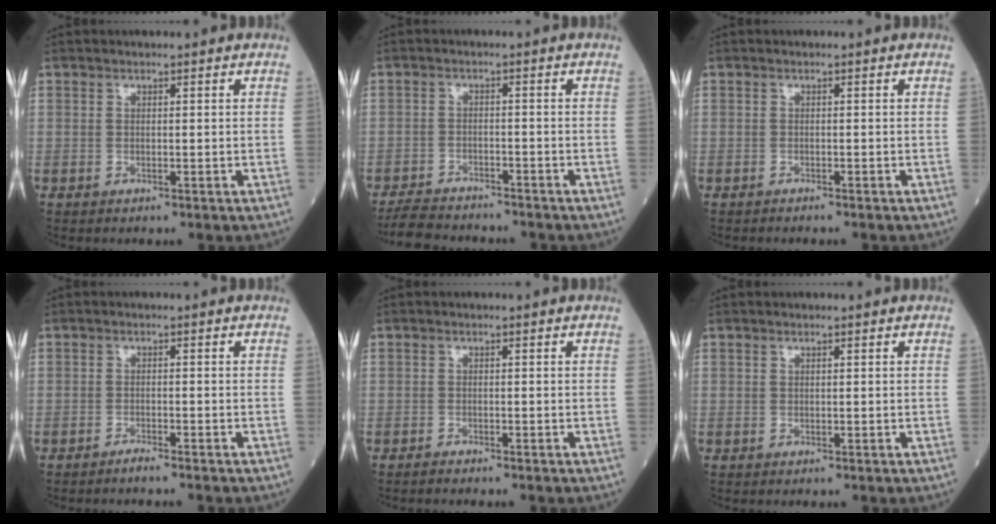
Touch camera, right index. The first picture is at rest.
{"total": 7.1, "force": [-6.7, 1.5, 1.8], "torque": [-0.030, -0.015, -0.111]}
{"total": 1.7, "force": [-1.6, 0.0, 0.6], "torque": [-0.010, -0.001, -0.019]}
{"total": 1.7, "force": [-1.6, -0.2, 0.6], "torque": [-0.014, -0.001, -0.025]}
{"total": 1.1, "force": [-1.0, -0.1, 0.3], "torque": [-0.010, -0.001, -0.018]}
{"total": 0.0}